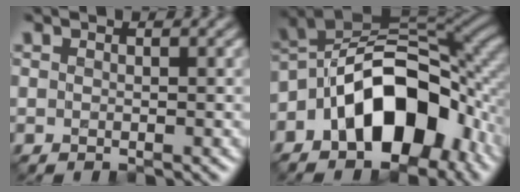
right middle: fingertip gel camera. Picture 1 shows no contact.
{"total": 11.7, "force": [-4.6, 6.7, 8.5], "torque": [-0.125, 0.014, -0.097]}